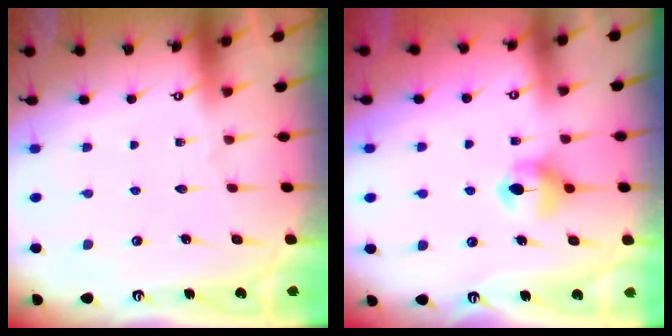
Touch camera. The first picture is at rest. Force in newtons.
{"total": 6.0, "press": 5.9, "slide": 0.6}